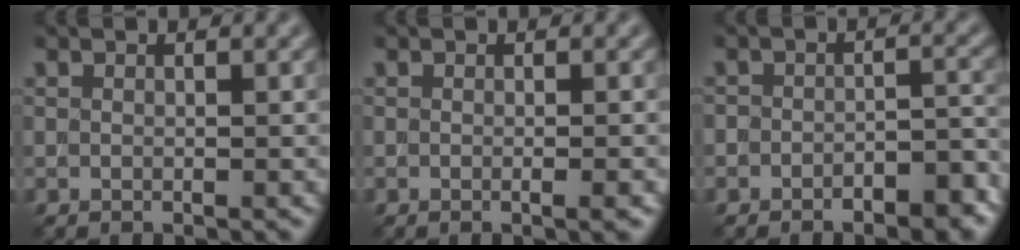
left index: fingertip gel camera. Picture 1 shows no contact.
{"total": 2.0, "force": [0.0, 0.9, 1.8], "torque": [-0.002, 0.002, -0.012]}
{"total": 4.2, "force": [-3.1, 1.7, 2.3], "torque": [-0.028, 0.006, -0.043]}